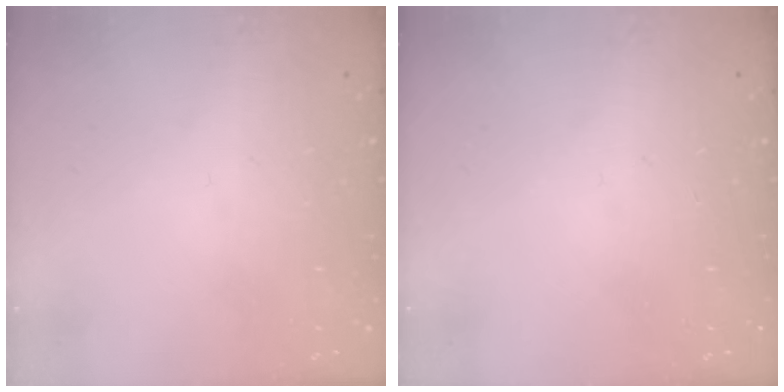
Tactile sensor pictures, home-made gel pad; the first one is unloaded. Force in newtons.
{"total": 0.0}